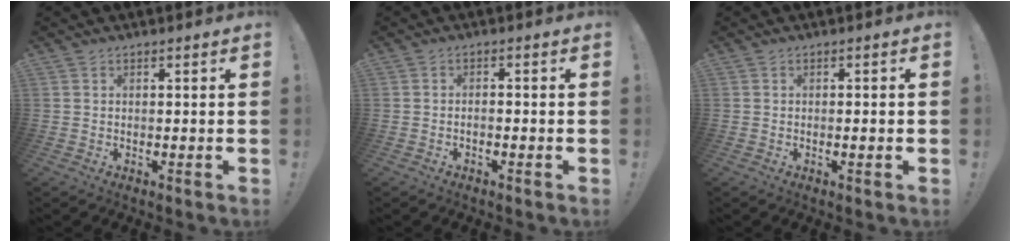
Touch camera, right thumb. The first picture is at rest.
{"total": 1.5, "force": [-1.1, 0.0, 1.0], "torque": [-0.017, 0.000, -0.020]}
{"total": 2.1, "force": [-0.3, 0.0, 2.0], "torque": [-0.027, -0.002, -0.007]}